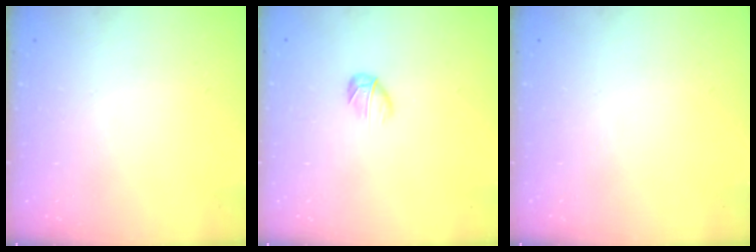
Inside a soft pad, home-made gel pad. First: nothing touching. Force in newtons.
{"total": 2.8, "press": 2.7, "slide": 0.9}
{"total": 0.0}